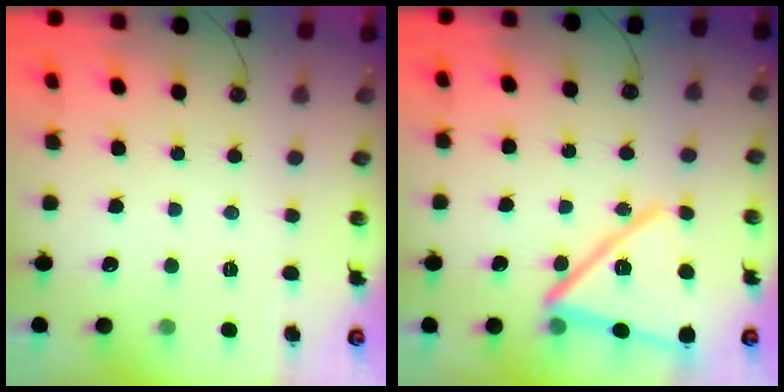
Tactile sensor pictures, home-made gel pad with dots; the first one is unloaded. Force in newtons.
{"total": 17.9, "press": 17.9, "slide": 1.4}